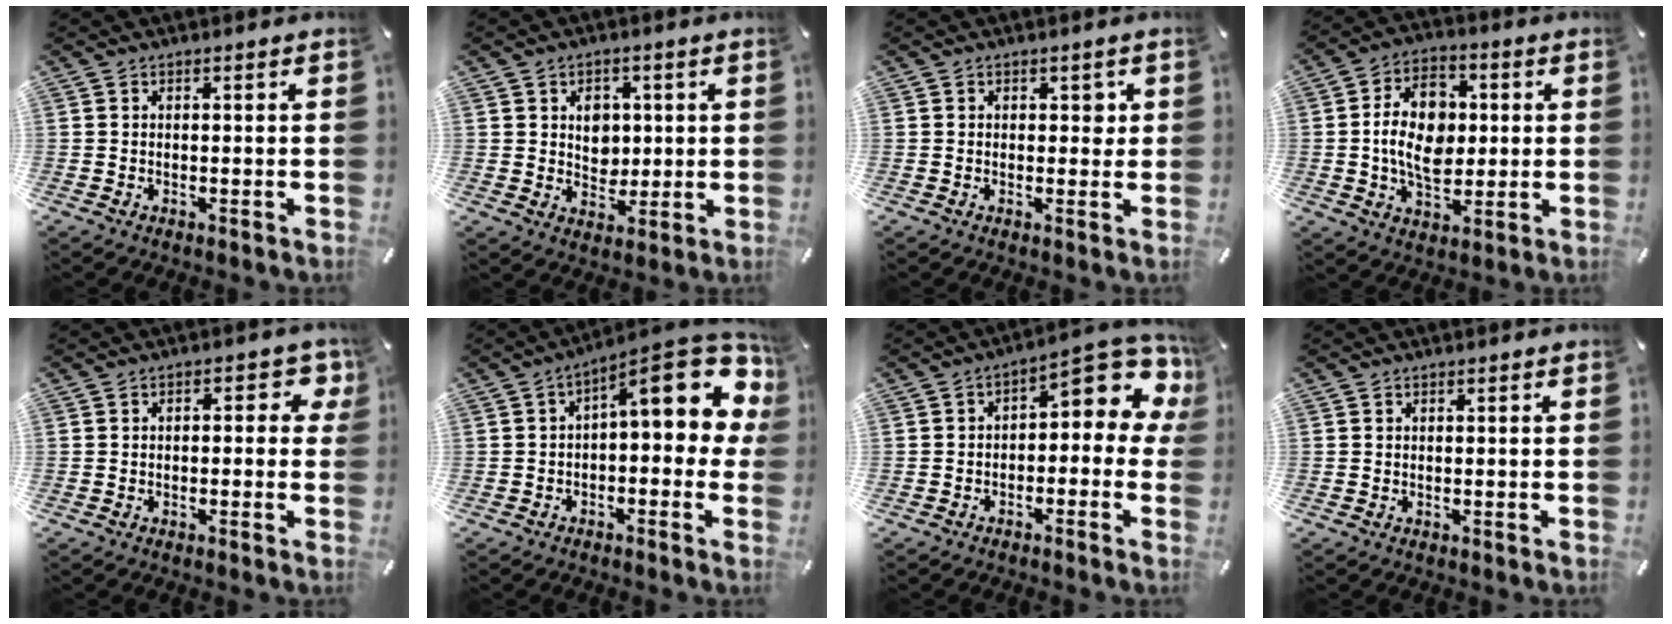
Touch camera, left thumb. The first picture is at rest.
{"total": 5.9, "force": [1.1, 5.2, 2.6], "torque": [-0.024, -0.006, 0.013]}
{"total": 2.1, "force": [0.6, 1.5, 1.3], "torque": [-0.002, -0.002, 0.002]}
{"total": 13.4, "force": [0.3, 9.5, 9.5], "torque": [-0.173, 0.010, 0.003]}
{"total": 4.8, "force": [0.5, 2.7, 3.9], "torque": [-0.046, 0.001, 0.000]}
{"total": 15.3, "force": [5.1, 6.3, 12.9], "torque": [-0.161, -0.045, 0.079]}
{"total": 9.7, "force": [3.0, 4.7, 8.0], "torque": [-0.086, -0.036, 0.045]}
{"total": 0.0}